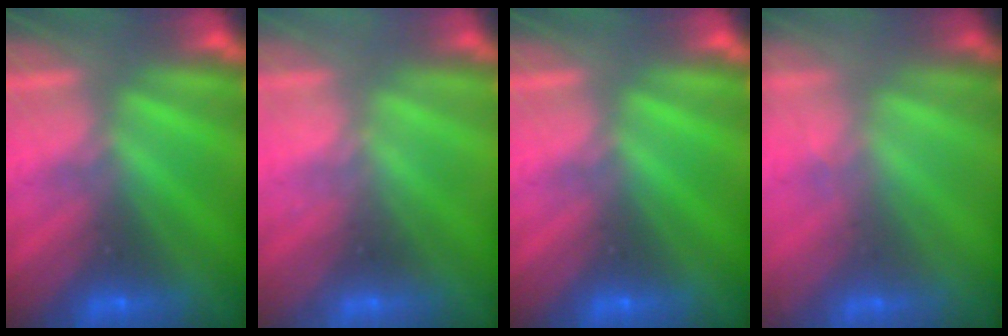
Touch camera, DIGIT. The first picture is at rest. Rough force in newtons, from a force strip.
{"total": 2.3}
{"total": 0.0}
{"total": 1.5}